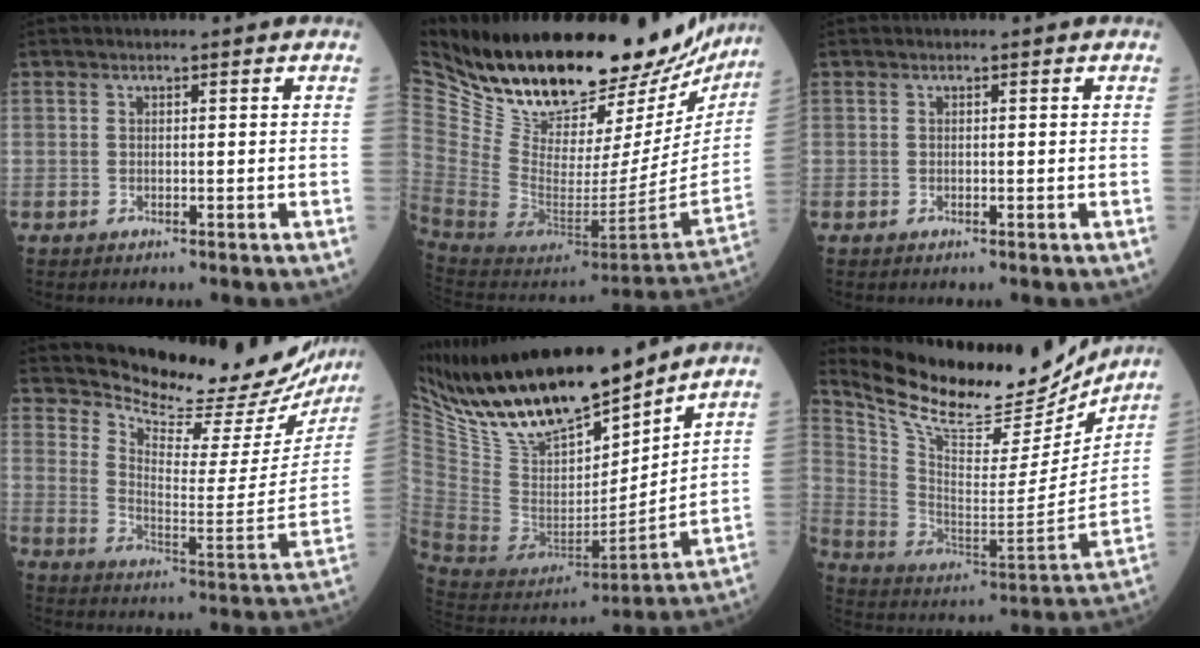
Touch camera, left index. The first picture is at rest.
{"total": 37.1, "force": [30.1, 11.9, 18.2], "torque": [-0.332, -0.061, 0.440]}
{"total": 0.0}
{"total": 22.7, "force": [21.6, 4.4, 5.2], "torque": [-0.088, -0.094, 0.279]}
{"total": 21.1, "force": [16.8, 5.5, 11.5], "torque": [-0.209, -0.005, 0.317]}
{"total": 23.1, "force": [20.7, 5.5, 8.7], "torque": [-0.169, -0.035, 0.326]}